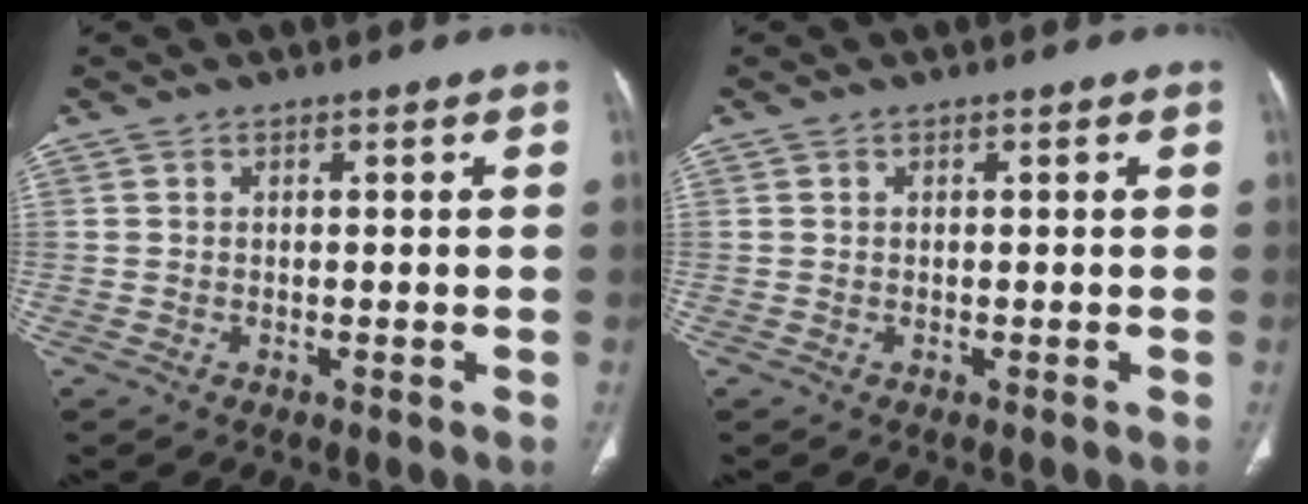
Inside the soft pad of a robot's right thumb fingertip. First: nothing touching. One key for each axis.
{"total": 0.0}